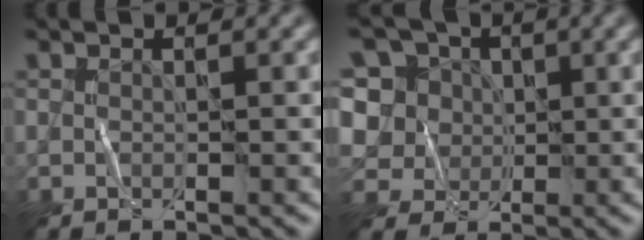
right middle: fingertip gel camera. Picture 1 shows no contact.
{"total": 8.8, "force": [3.1, 7.4, 3.6], "torque": [-0.086, 0.024, 0.037]}